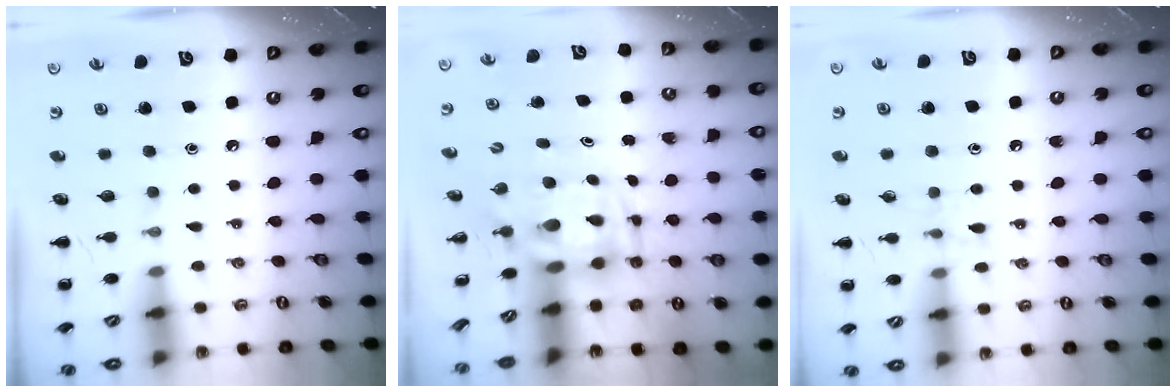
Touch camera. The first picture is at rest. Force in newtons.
{"total": 4.1, "press": 4.0, "slide": 0.9}
{"total": 6.9, "press": 6.7, "slide": 1.5}